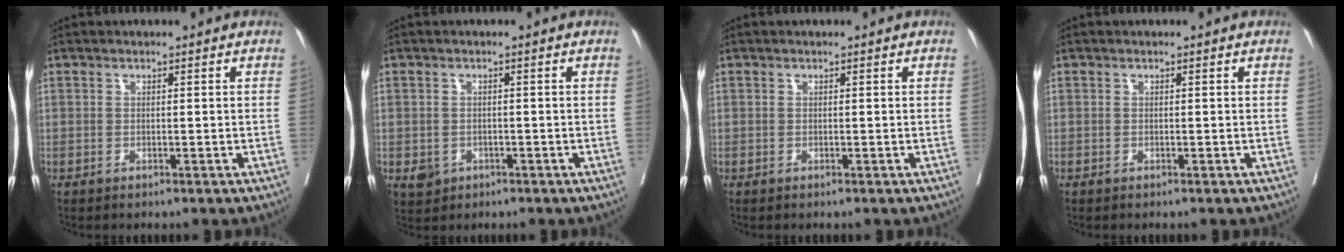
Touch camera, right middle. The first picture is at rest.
{"total": 2.6, "force": [-1.0, 2.3, 0.7], "torque": [-0.007, 0.004, -0.009]}
{"total": 0.0}
{"total": 0.0}